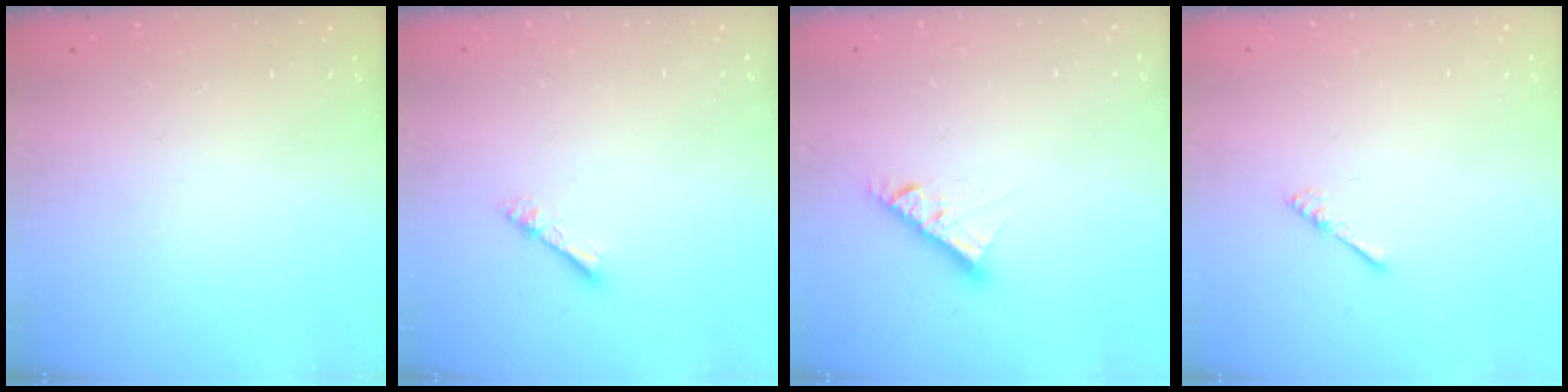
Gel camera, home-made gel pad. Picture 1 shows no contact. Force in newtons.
{"total": 2.3, "press": 2.3, "slide": 0.3}
{"total": 7.7, "press": 7.7, "slide": 0.3}
{"total": 2.4, "press": 2.4, "slide": 0.5}